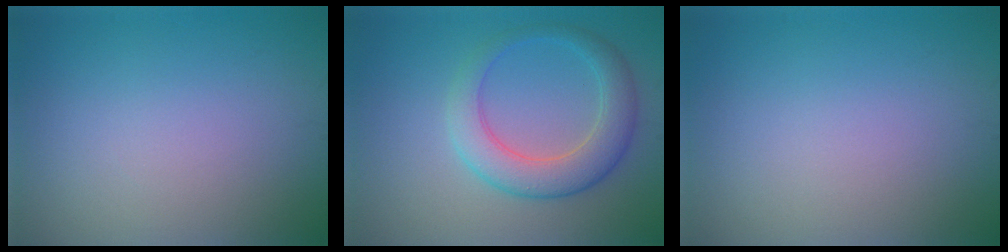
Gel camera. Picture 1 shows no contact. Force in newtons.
{"total": 4.2, "press": 4.2, "slide": 0.5}
{"total": 0.0}